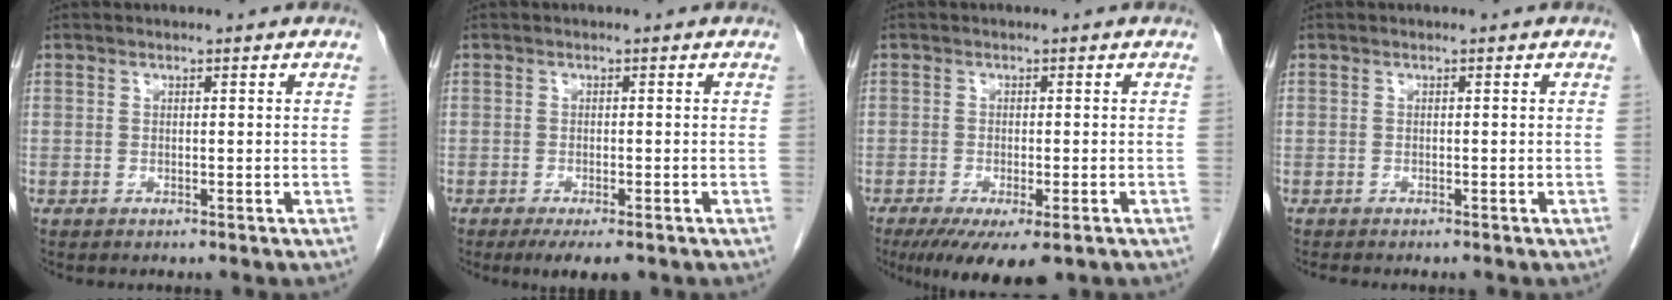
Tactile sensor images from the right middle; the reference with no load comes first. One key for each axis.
{"total": 4.7, "fx": -3.2, "fy": 1.3, "fz": 3.1, "tx": -0.042, "ty": -0.010, "tz": -0.046}
{"total": 8.7, "fx": -5.5, "fy": 2.6, "fz": 6.2, "tx": -0.090, "ty": -0.020, "tz": -0.085}
{"total": 1.1, "fx": -1.0, "fy": 0.1, "fz": 0.5, "tx": -0.011, "ty": -0.003, "tz": -0.013}